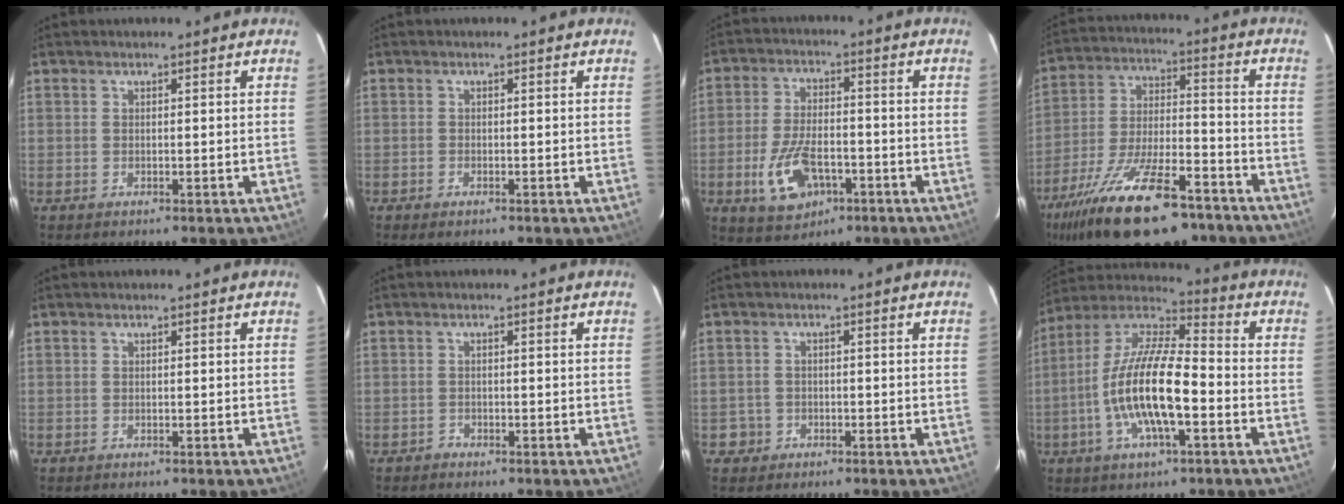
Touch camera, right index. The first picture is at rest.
{"total": 0.7, "force": [-0.6, 0.2, 0.1], "torque": [-0.002, -0.005, -0.013]}
{"total": 10.7, "force": [-4.3, 5.9, 7.9], "torque": [-0.171, -0.005, -0.068]}
{"total": 24.0, "force": [-16.7, 8.6, 15.0], "torque": [-0.284, -0.035, -0.260]}
{"total": 0.0}
{"total": 0.9, "force": [-0.7, 0.2, -0.5], "torque": [0.008, 0.004, -0.013]}
{"total": 2.4, "force": [-0.9, 2.1, -0.4], "torque": [0.005, 0.012, -0.012]}
{"total": 16.7, "force": [-4.4, 5.1, 15.3], "torque": [-0.300, -0.005, -0.089]}